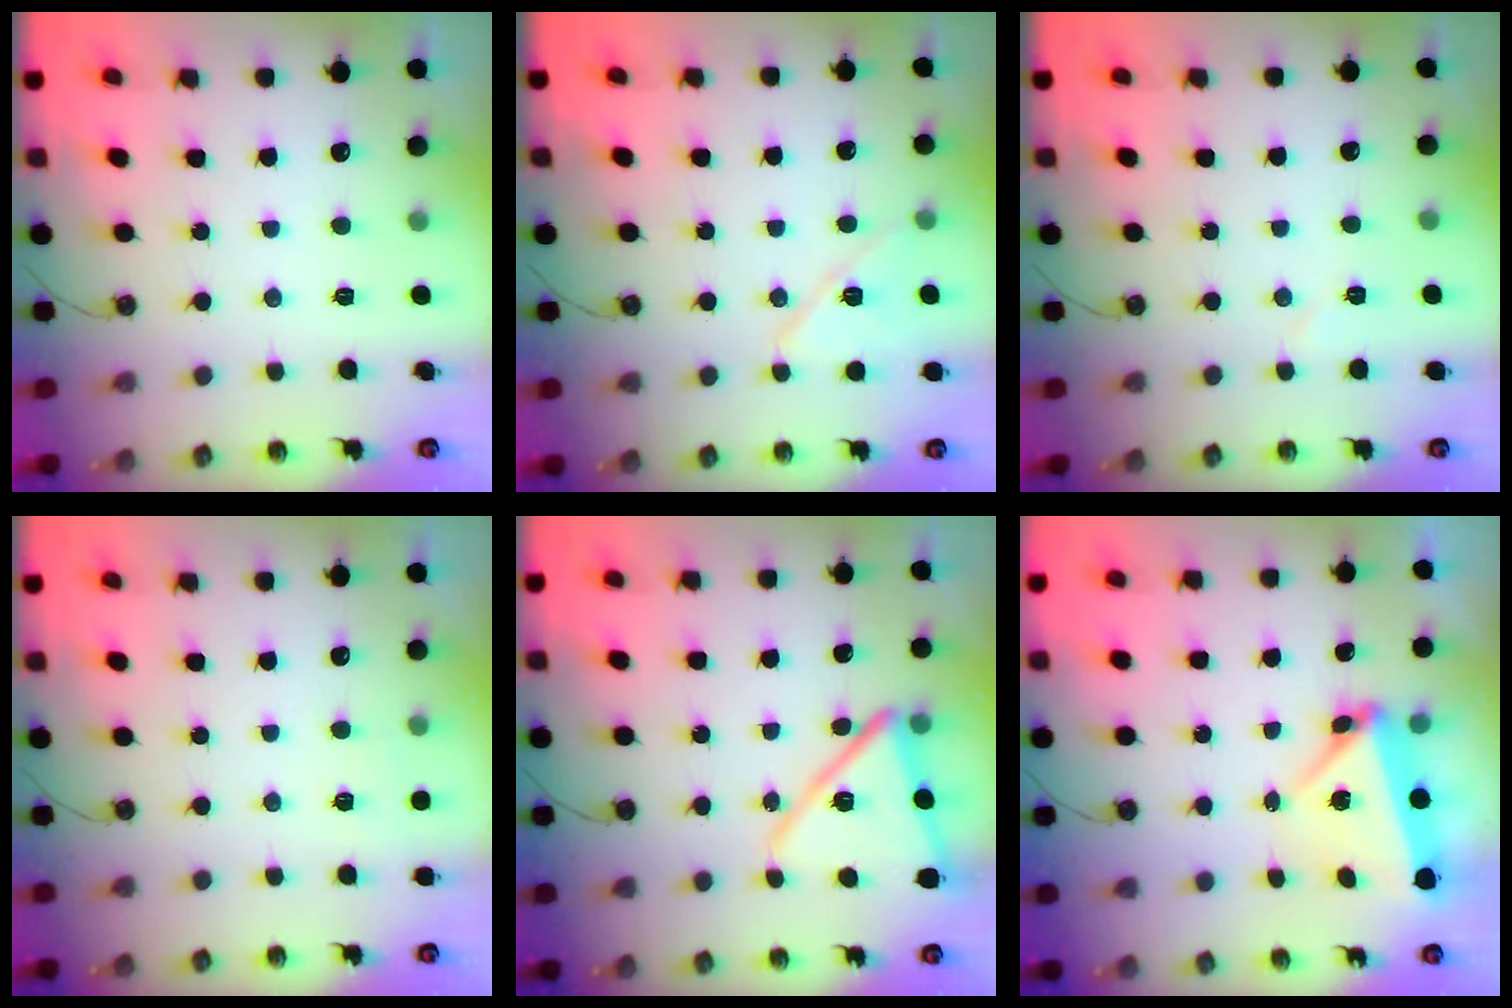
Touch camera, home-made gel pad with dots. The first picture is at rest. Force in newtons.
{"total": 10.4, "press": 10.4, "slide": 0.8}
{"total": 3.4, "press": 2.9, "slide": 1.8}
{"total": 2.2, "press": 2.1, "slide": 0.2}
{"total": 15.0, "press": 14.9, "slide": 1.5}
{"total": 9.1, "press": 4.7, "slide": 7.8}